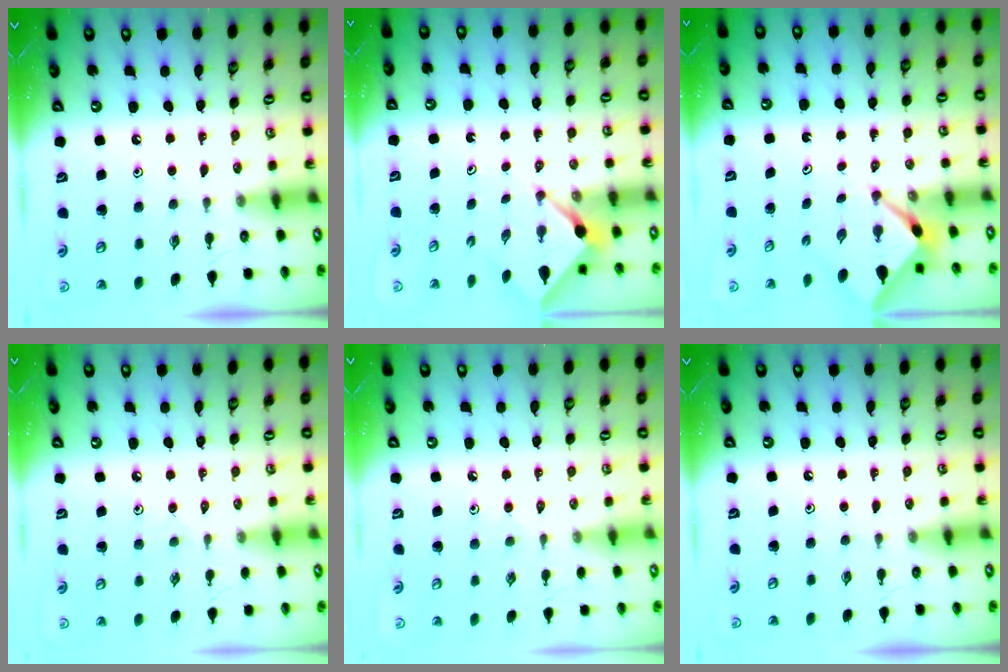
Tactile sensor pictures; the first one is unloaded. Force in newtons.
{"total": 2.6, "press": 2.6, "slide": 0.3}
{"total": 2.4, "press": 2.4, "slide": 0.3}
{"total": 2.5, "press": 2.5, "slide": 0.5}
{"total": 2.6, "press": 2.5, "slide": 0.6}
{"total": 0.0}